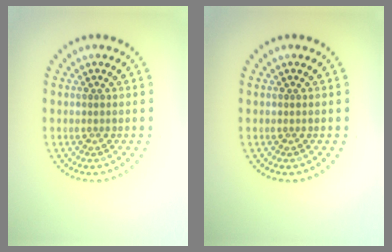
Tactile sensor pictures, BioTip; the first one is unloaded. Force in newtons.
{"total": 0.0}